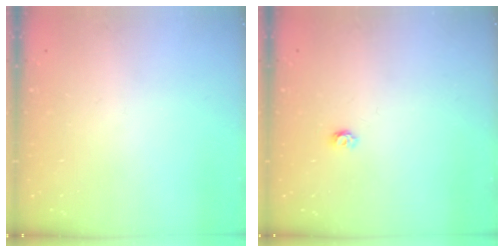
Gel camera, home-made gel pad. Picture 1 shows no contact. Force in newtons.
{"total": 3.5, "press": 3.5, "slide": 0.3}